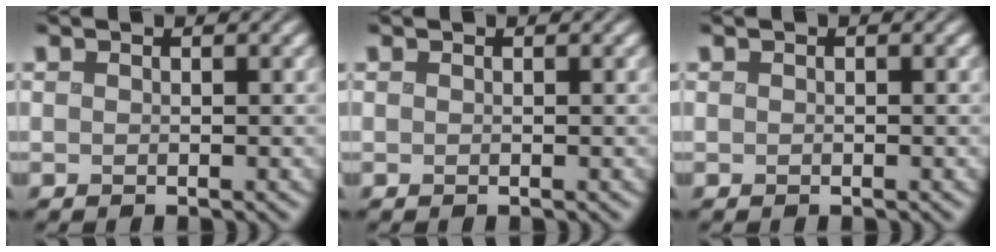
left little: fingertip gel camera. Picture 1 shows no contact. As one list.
[{"total": 0.0}, {"total": 0.0}]